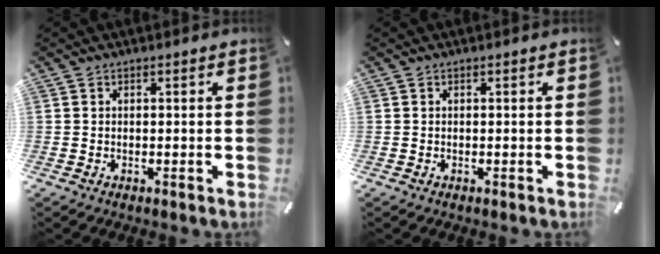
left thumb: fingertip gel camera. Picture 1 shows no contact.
{"total": 0.0}